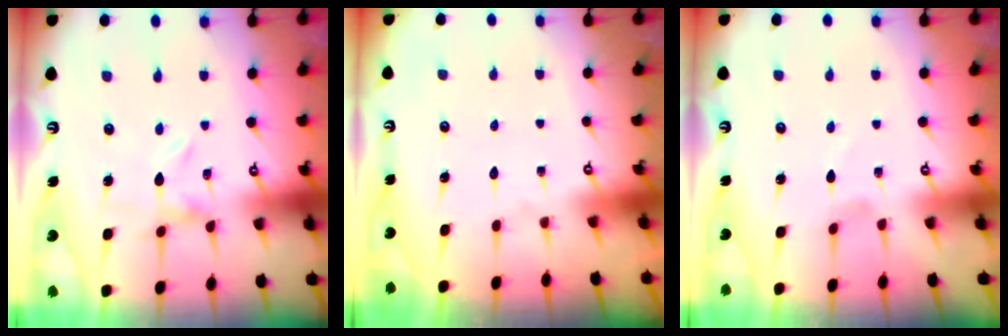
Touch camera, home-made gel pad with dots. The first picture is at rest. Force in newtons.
{"total": 1.8, "press": 1.8, "slide": 0.2}
{"total": 0.0}